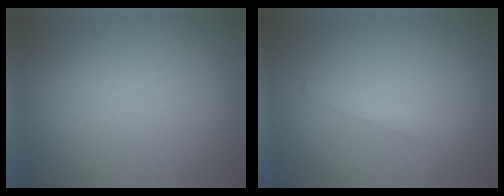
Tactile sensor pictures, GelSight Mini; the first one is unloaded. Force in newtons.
{"total": 1.2, "press": 1.2, "slide": 0.0}